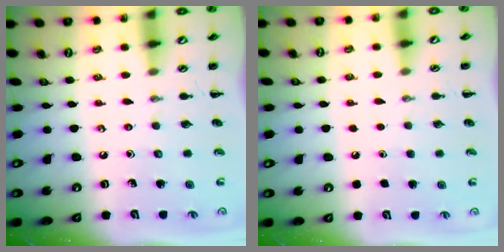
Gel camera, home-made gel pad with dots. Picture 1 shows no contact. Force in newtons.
{"total": 1.8, "press": 1.8, "slide": 0.1}